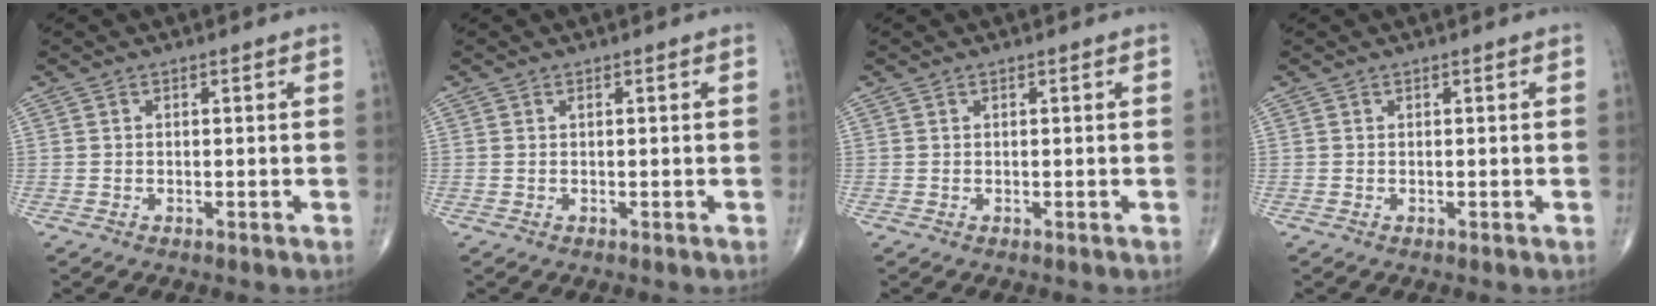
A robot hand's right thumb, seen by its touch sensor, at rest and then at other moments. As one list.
[{"total": 0.0}, {"total": 0.0}, {"total": 0.0}]